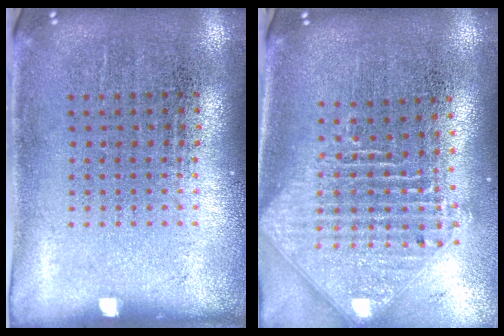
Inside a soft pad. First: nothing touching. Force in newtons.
{"total": 2.5, "press": 1.9, "slide": 1.7}